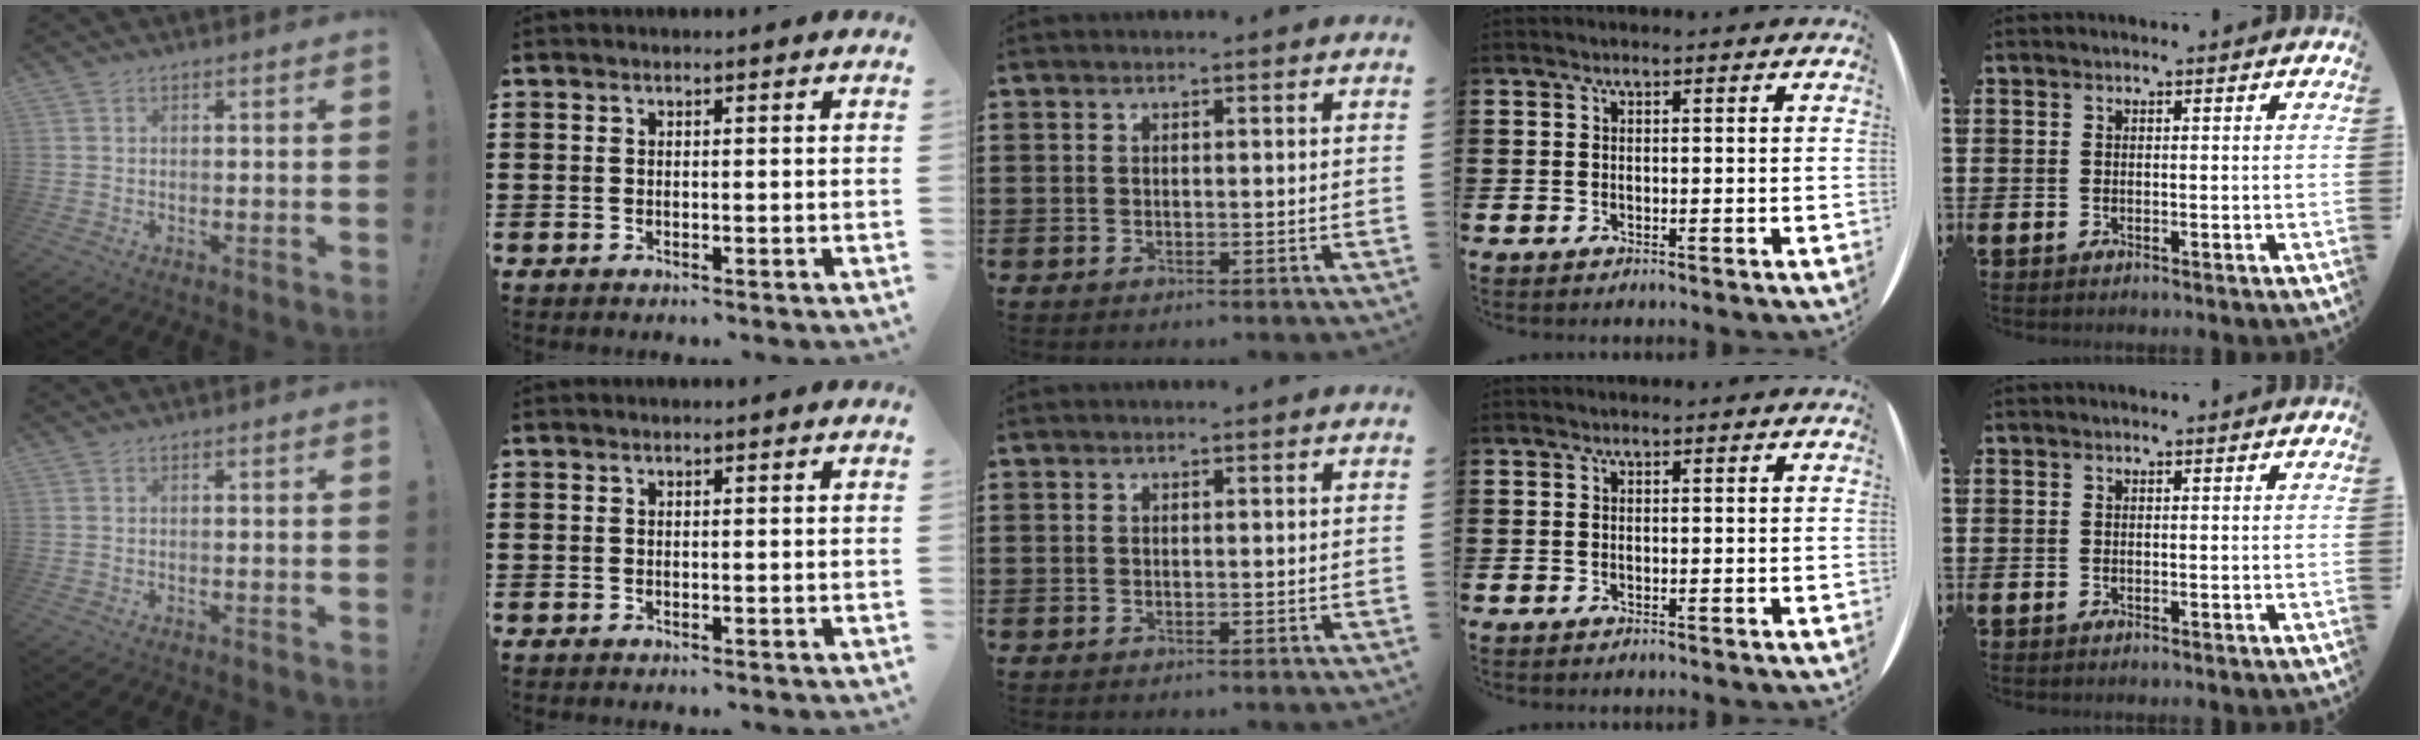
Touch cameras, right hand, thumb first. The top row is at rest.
{}